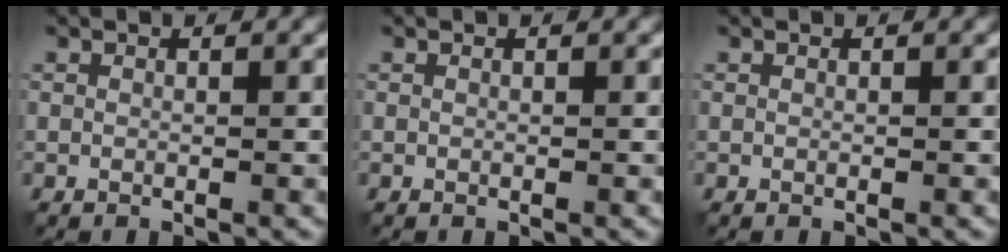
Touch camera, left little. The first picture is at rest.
{"total": 0.0}
{"total": 0.0}